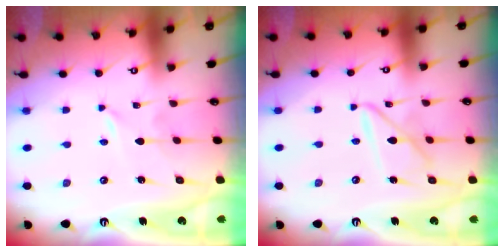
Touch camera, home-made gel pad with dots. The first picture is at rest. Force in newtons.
{"total": 8.5, "press": 8.5, "slide": 0.8}